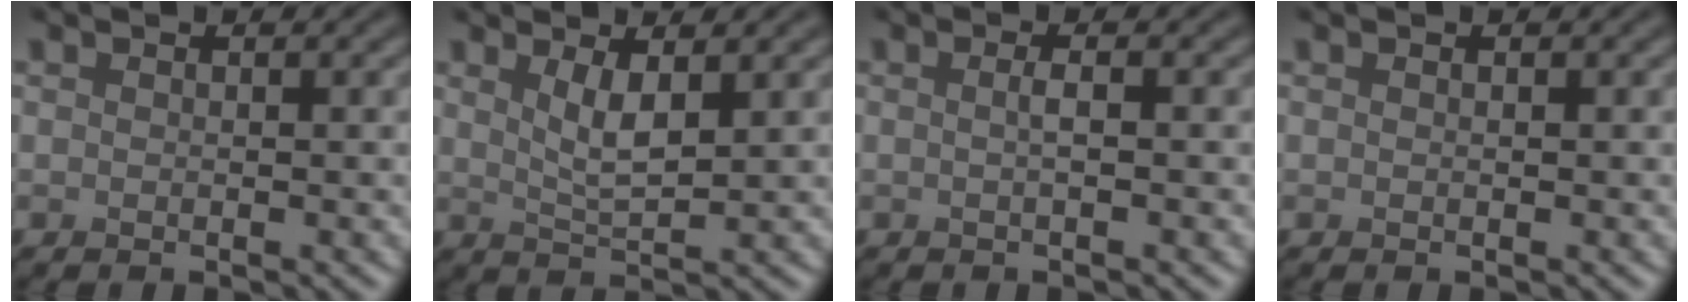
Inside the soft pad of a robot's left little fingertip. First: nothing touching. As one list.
[{"total": 2.7, "force": [1.3, 0.7, 2.3], "torque": [-0.045, -0.005, 0.027]}, {"total": 1.1, "force": [0.0, 0.2, 1.1], "torque": [-0.019, 0.003, -0.002]}, {"total": 0.0}]